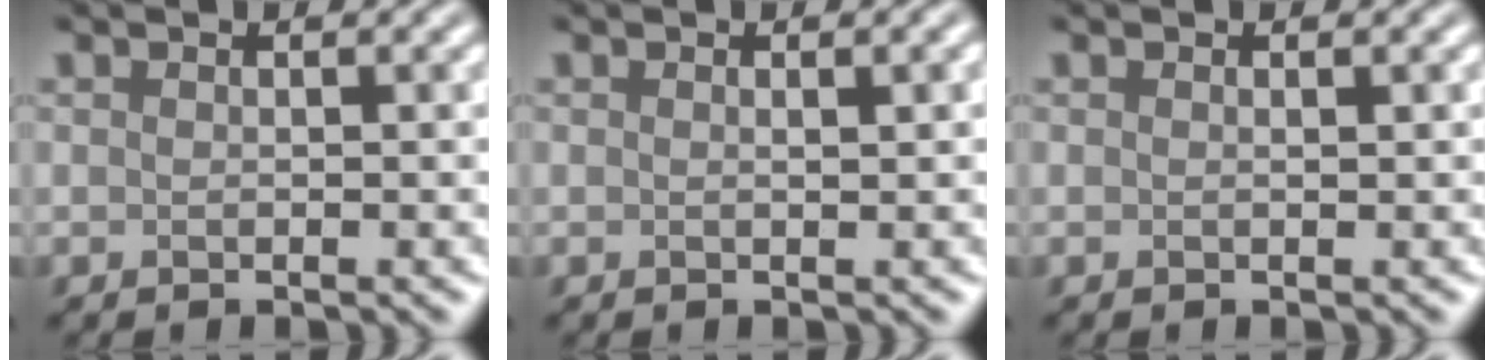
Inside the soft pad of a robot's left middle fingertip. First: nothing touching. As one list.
[{"total": 0.9, "force": [0.3, 0.2, 0.9], "torque": [-0.011, 0.003, 0.003]}, {"total": 0.0}]